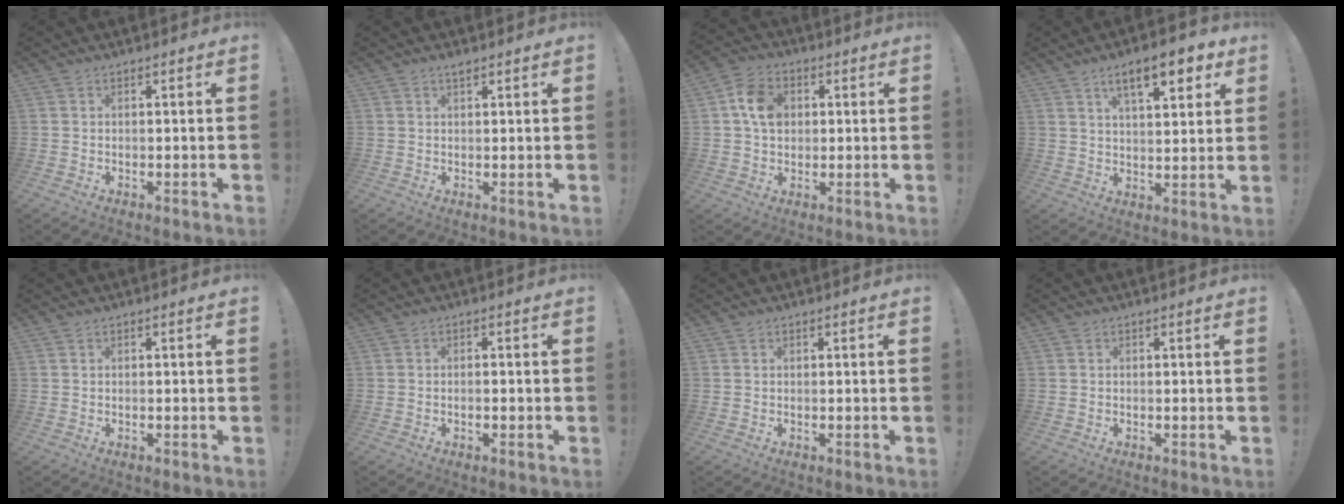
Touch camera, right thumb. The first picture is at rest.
{"total": 1.3, "force": [1.1, 0.2, 0.7], "torque": [-0.003, -0.005, 0.017]}
{"total": 9.4, "force": [1.9, 7.2, 5.8], "torque": [-0.085, 0.014, 0.039]}
{"total": 11.6, "force": [6.3, 3.8, 8.9], "torque": [-0.125, -0.024, 0.100]}
{"total": 0.0}
{"total": 1.1, "force": [-0.8, 0.2, 0.8], "torque": [-0.020, 0.003, -0.013]}
{"total": 0.0}
{"total": 0.0}